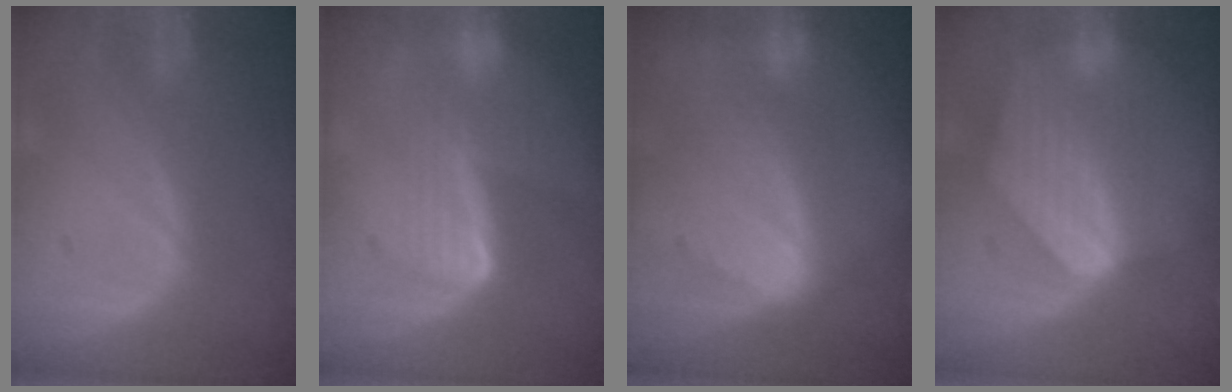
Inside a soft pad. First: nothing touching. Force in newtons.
{"total": 6.7, "press": 5.8, "slide": 3.4}
{"total": 9.3, "press": 8.1, "slide": 4.4}
{"total": 8.4, "press": 7.6, "slide": 3.5}